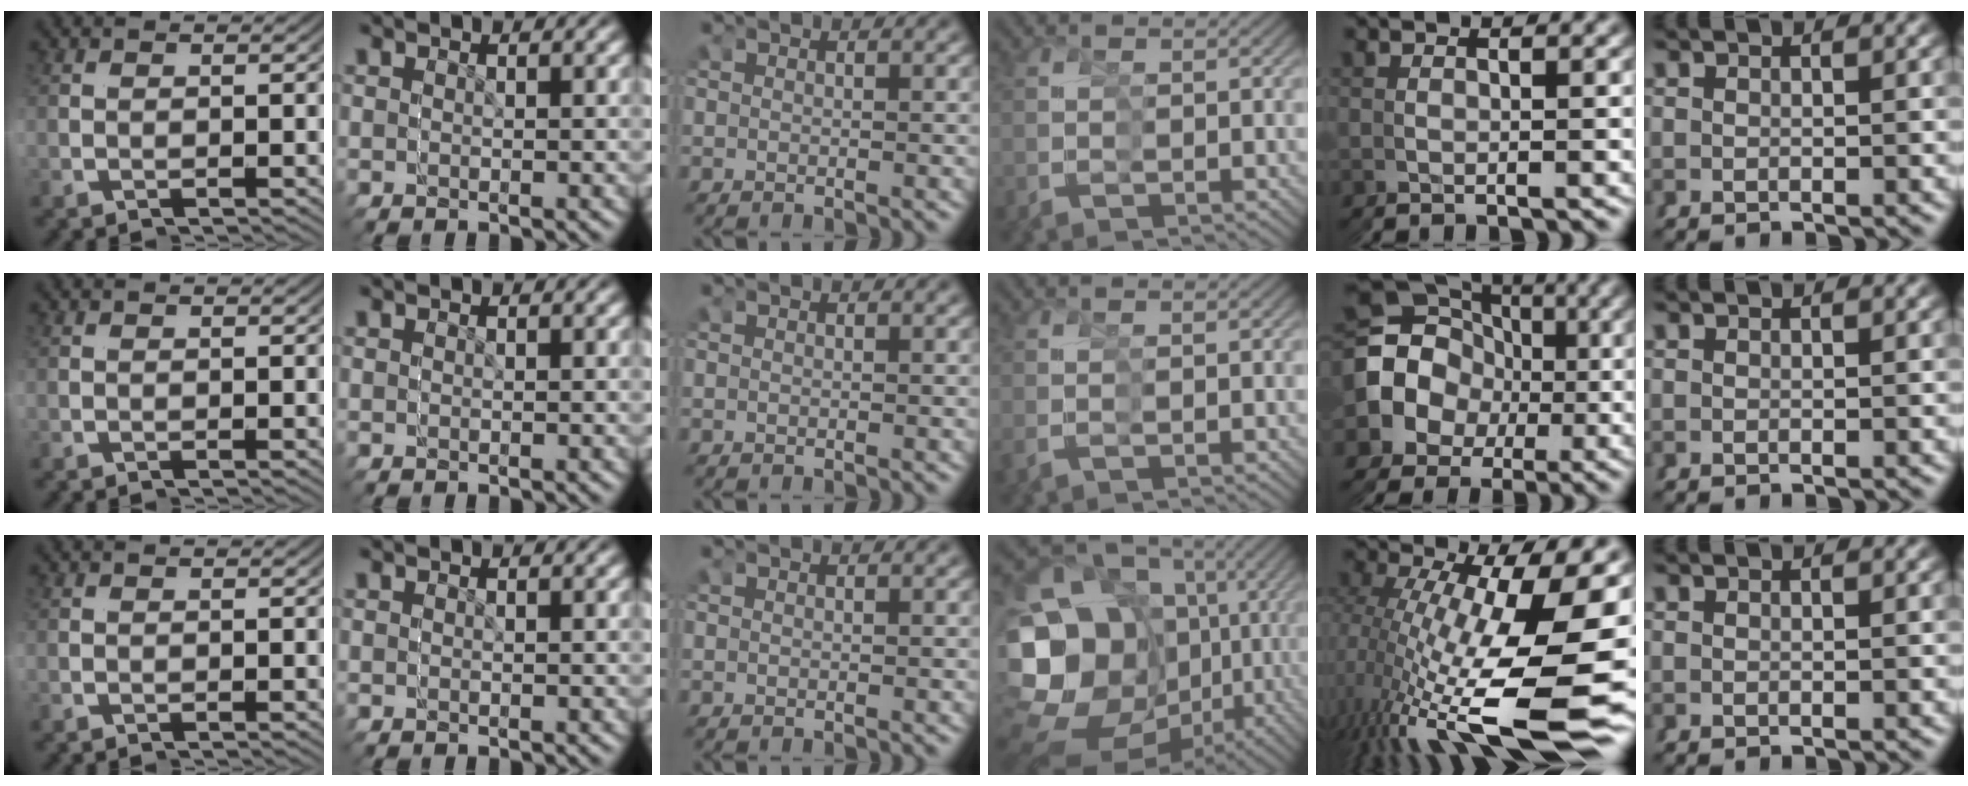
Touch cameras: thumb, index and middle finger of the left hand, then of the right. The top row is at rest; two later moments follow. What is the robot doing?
{"motion": "grasp_and_lifting", "object": "straw"}